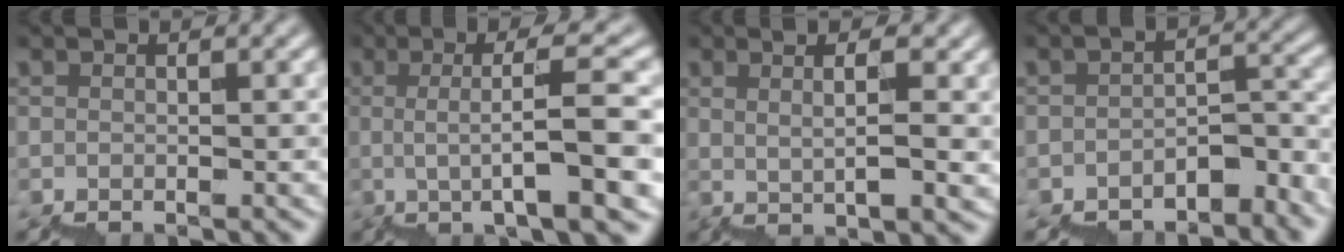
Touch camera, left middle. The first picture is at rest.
{"total": 7.5, "force": [0.1, 1.0, 7.4], "torque": [-0.107, 0.027, 0.007]}
{"total": 4.5, "force": [2.3, 1.0, 3.7], "torque": [-0.045, 0.011, 0.044]}
{"total": 4.2, "force": [-3.5, 1.6, 1.7], "torque": [-0.025, 0.008, -0.053]}